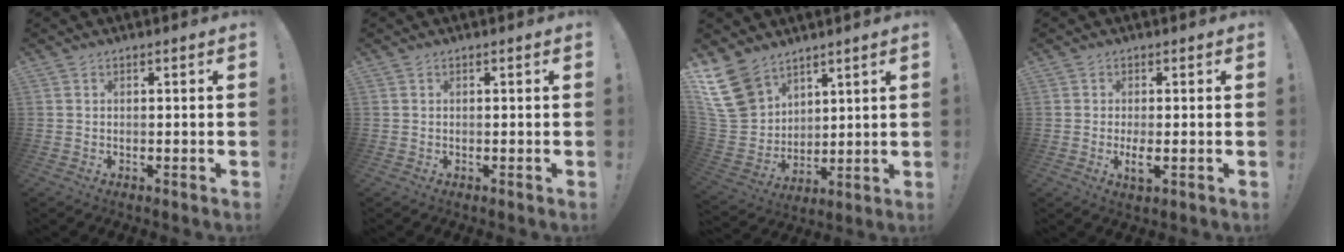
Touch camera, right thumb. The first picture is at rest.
{"total": 0.0}
{"total": 16.3, "force": [10.0, 10.8, 7.0], "torque": [-0.146, -0.058, 0.196]}
{"total": 3.3, "force": [-0.2, 1.4, 3.0], "torque": [-0.044, -0.005, -0.005]}